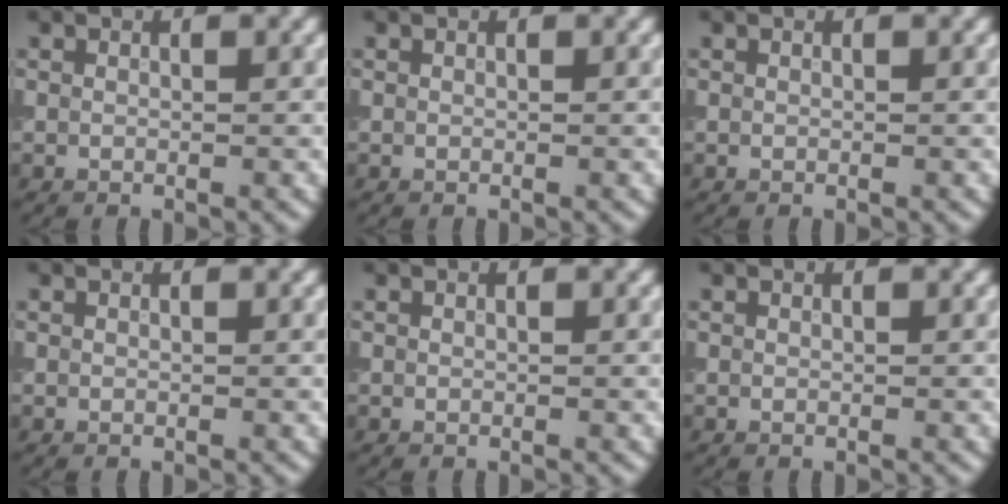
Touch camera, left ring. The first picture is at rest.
{"total": 0.0}
{"total": 0.0}
{"total": 0.0}
{"total": 0.0}
{"total": 0.0}